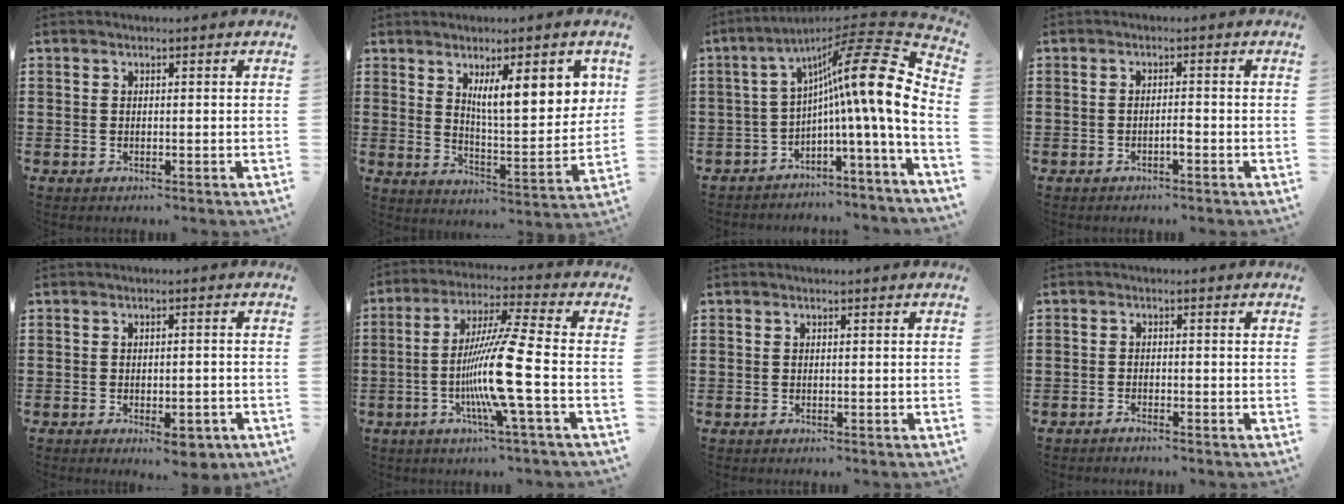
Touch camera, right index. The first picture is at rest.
{"total": 9.9, "force": [4.4, 2.7, 8.4], "torque": [-0.145, -0.009, 0.070]}
{"total": 15.2, "force": [1.2, 1.9, 15.1], "torque": [-0.233, -0.031, -0.007]}
{"total": 1.5, "force": [-0.8, 0.1, 1.3], "torque": [-0.026, -0.003, -0.014]}
{"total": 3.6, "force": [-2.2, 1.0, 2.7], "torque": [-0.043, 0.001, -0.036]}
{"total": 12.3, "force": [-3.2, -0.7, 11.9], "torque": [-0.238, -0.017, -0.073]}
{"total": 0.0}
{"total": 1.1, "force": [-1.1, 0.0, 0.1], "torque": [-0.004, 0.001, -0.022]}